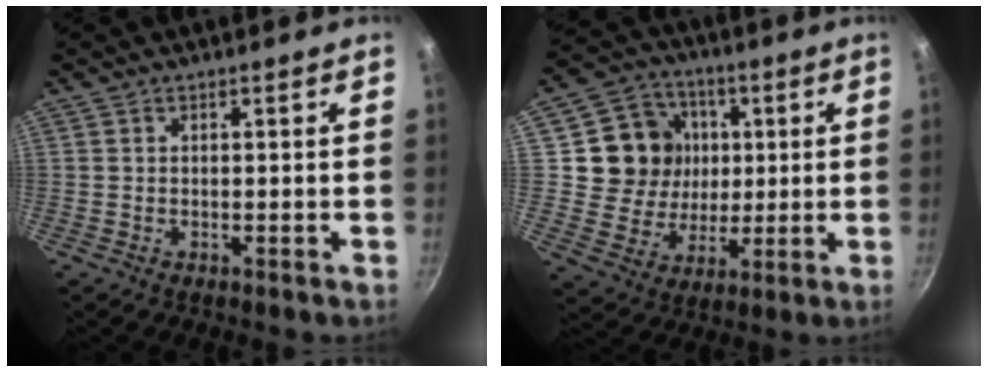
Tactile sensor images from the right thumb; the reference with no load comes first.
{"total": 14.3, "force": [2.8, 13.1, 5.1], "torque": [-0.060, 0.003, 0.049]}